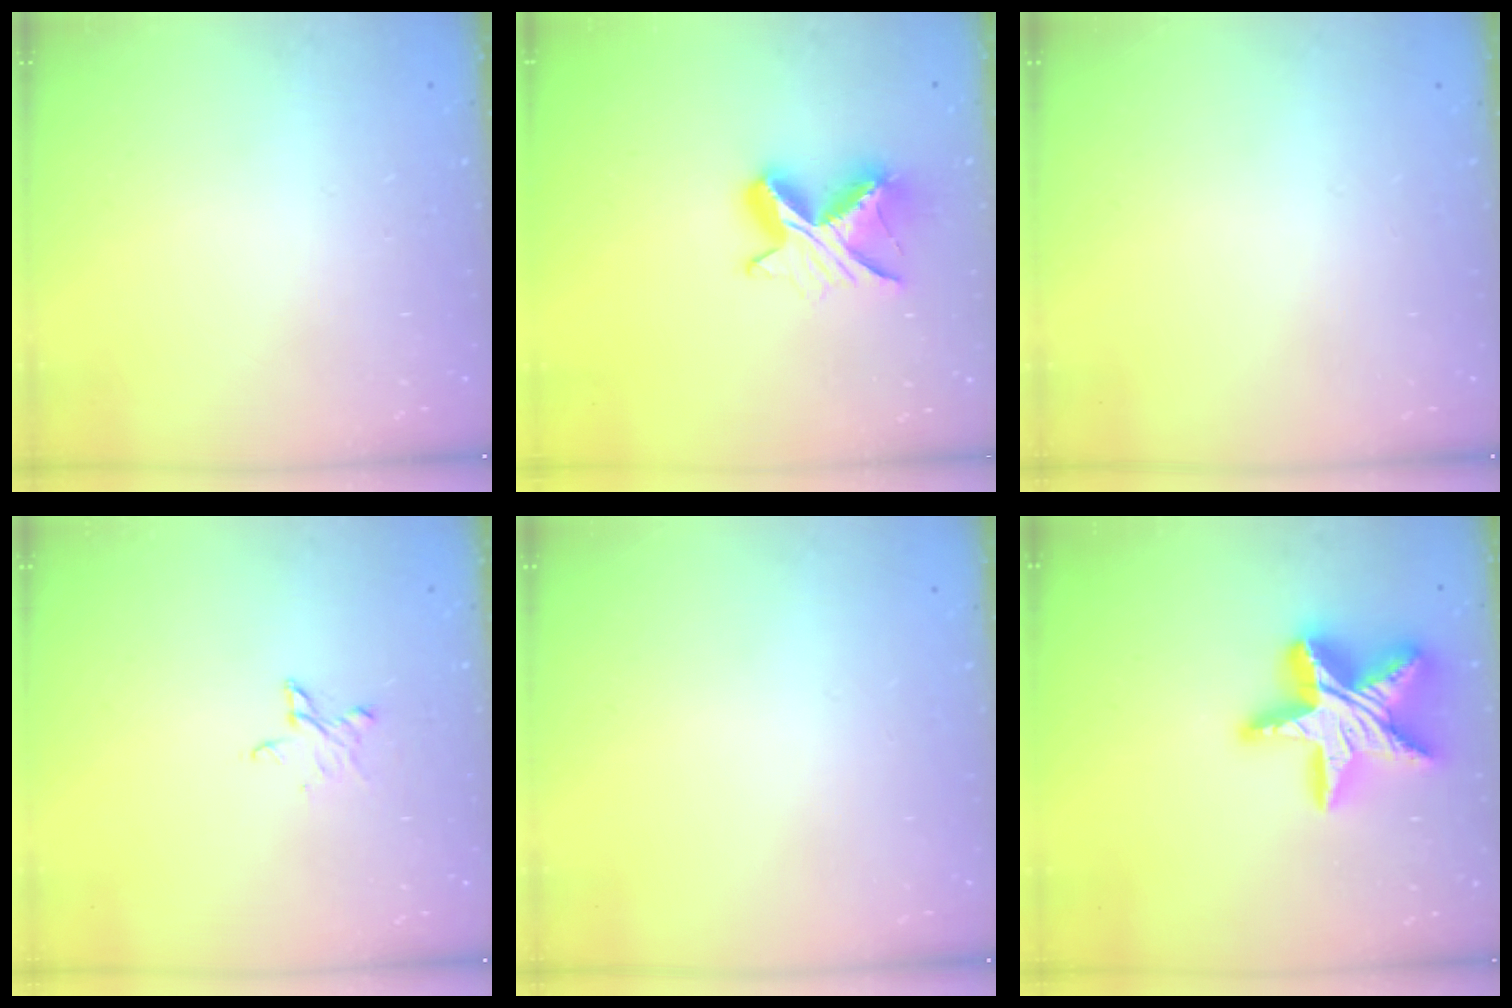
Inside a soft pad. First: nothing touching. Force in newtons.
{"total": 9.6, "press": 9.6, "slide": 0.6}
{"total": 0.0}
{"total": 5.1, "press": 5.1, "slide": 0.5}
{"total": 0.0}
{"total": 24.1, "press": 24.0, "slide": 2.3}